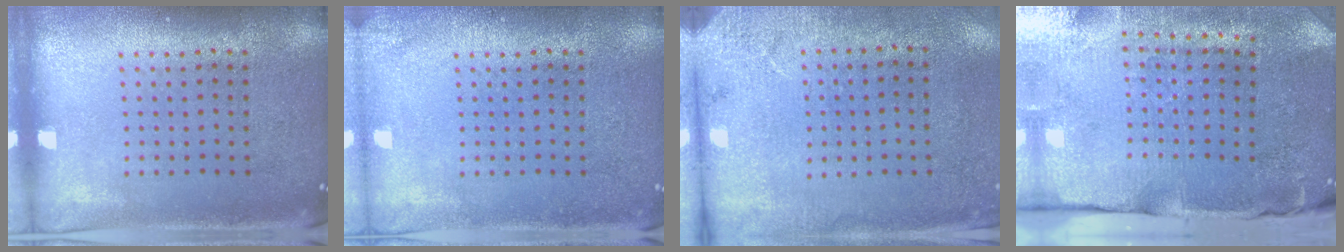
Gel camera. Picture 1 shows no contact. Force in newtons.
{"total": 1.1, "press": 1.1, "slide": 0.1}
{"total": 2.7, "press": 2.2, "slide": 1.6}
{"total": 4.8, "press": 3.9, "slide": 2.9}